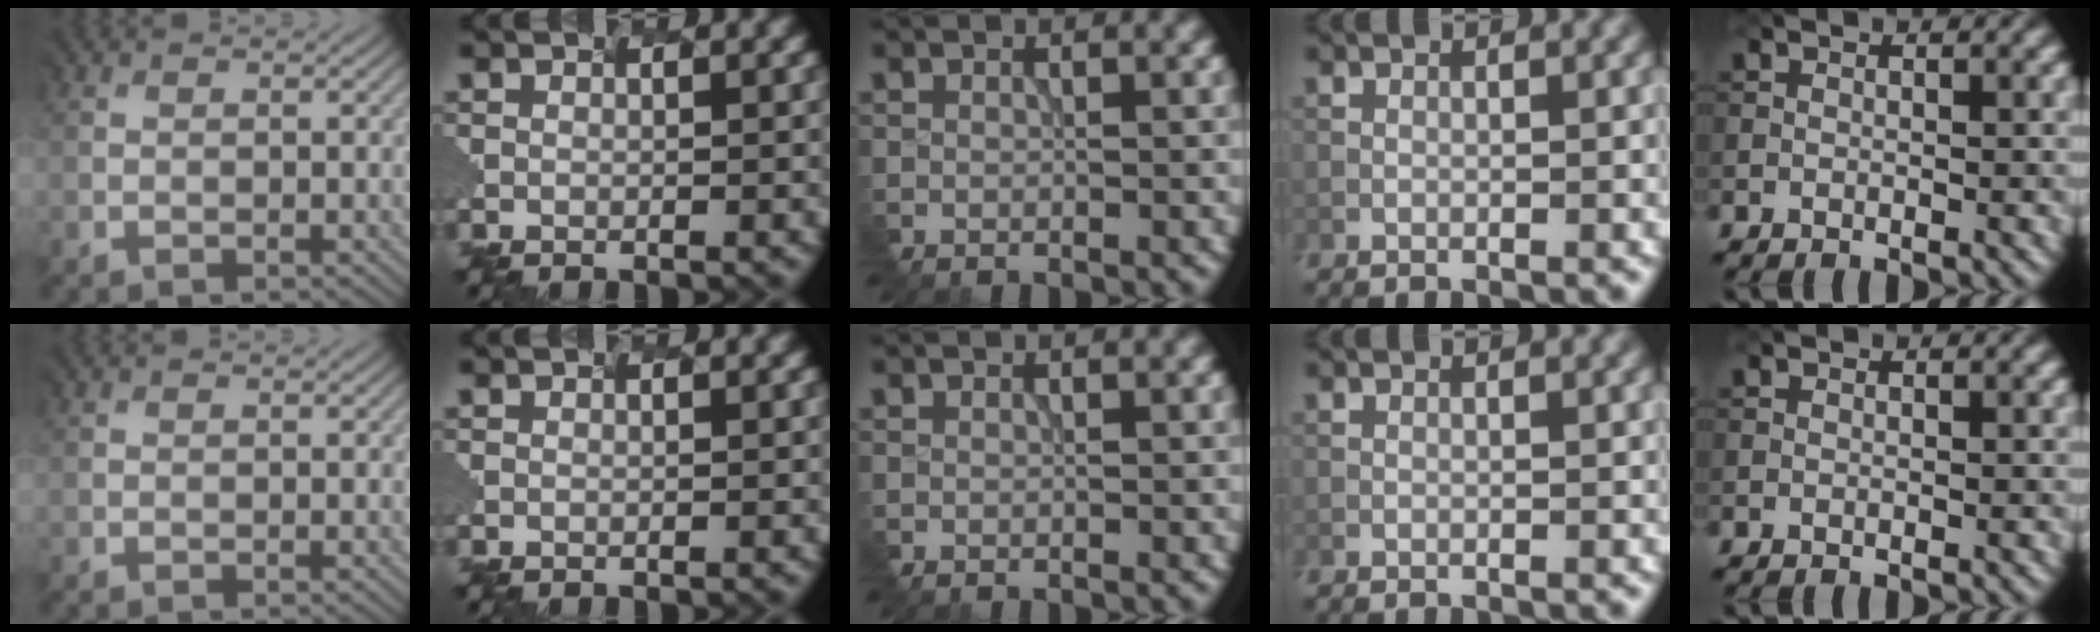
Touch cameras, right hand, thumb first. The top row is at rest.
{}